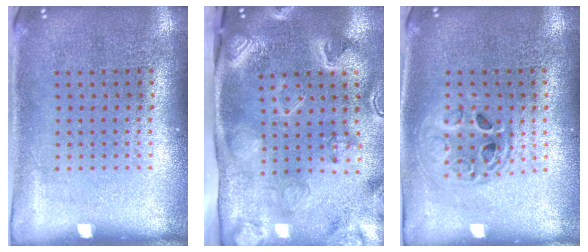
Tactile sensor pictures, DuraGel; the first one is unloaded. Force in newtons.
{"total": 3.2, "press": 3.1, "slide": 0.7}
{"total": 1.4, "press": 1.2, "slide": 0.7}